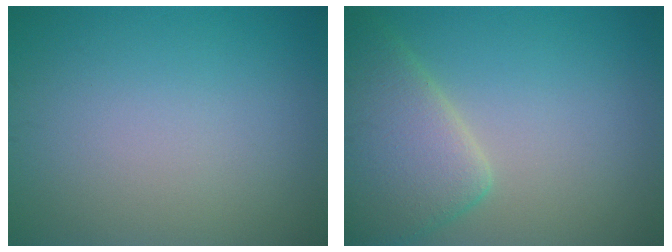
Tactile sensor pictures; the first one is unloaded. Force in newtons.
{"total": 6.1, "press": 6.1, "slide": 0.4}